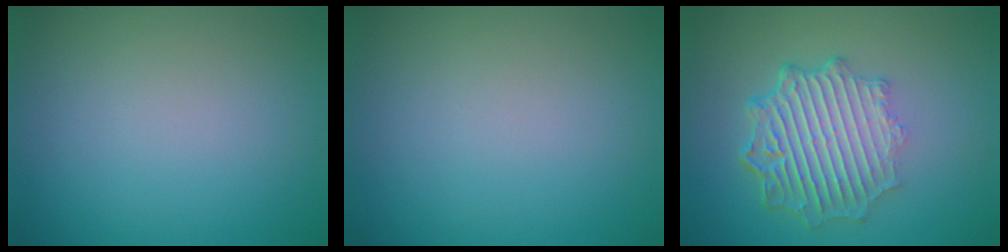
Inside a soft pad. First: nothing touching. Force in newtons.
{"total": 0.0}
{"total": 6.9, "press": 5.0, "slide": 4.7}